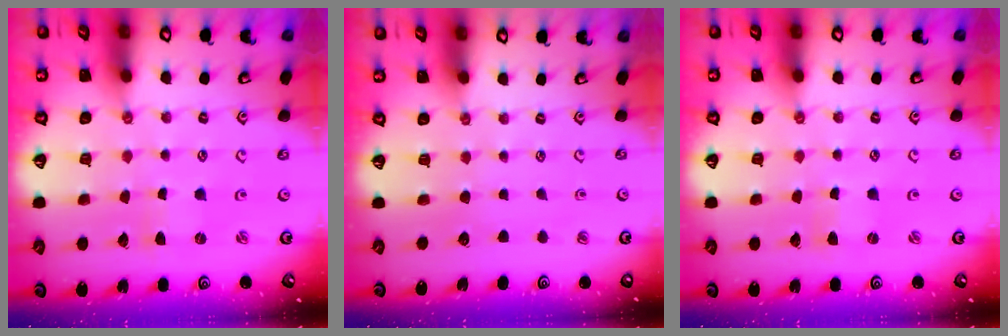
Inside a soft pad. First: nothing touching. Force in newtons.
{"total": 0.0}
{"total": 0.0}